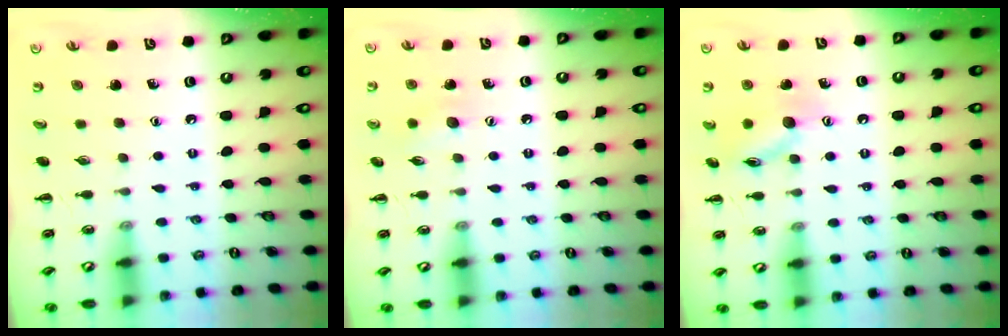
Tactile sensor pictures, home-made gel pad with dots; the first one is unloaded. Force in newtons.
{"total": 5.5, "press": 5.4, "slide": 1.1}
{"total": 10.5, "press": 10.5, "slide": 0.5}